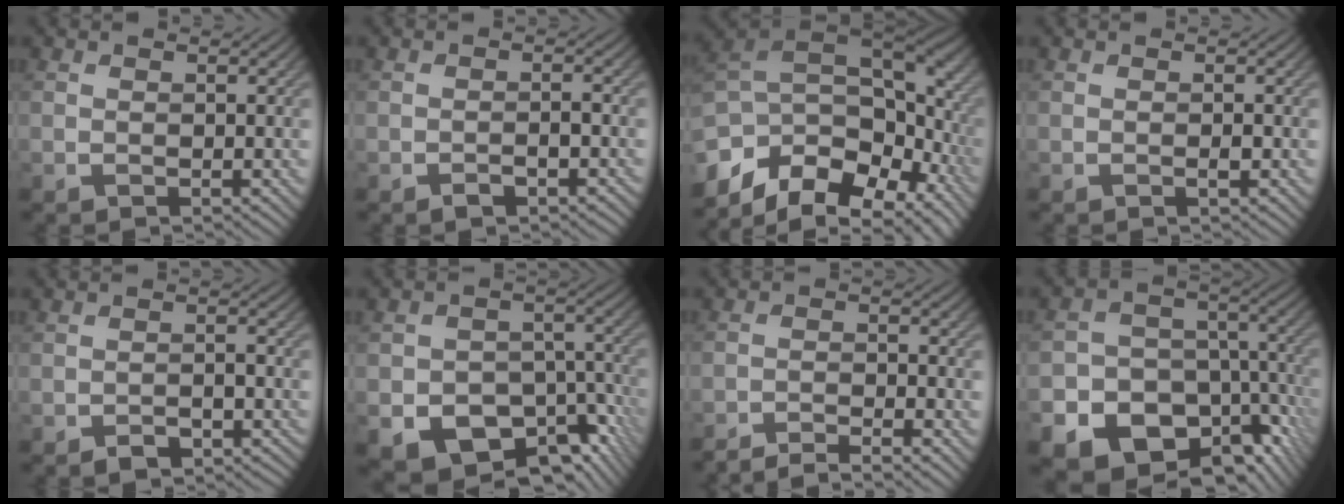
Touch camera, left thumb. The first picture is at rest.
{"total": 1.7, "force": [-1.1, 0.7, 1.2], "torque": [-0.016, 0.001, -0.018]}
{"total": 14.2, "force": [-5.2, 8.6, 10.0], "torque": [-0.248, -0.017, -0.075]}
{"total": 0.5, "force": [-0.2, 0.1, 0.5], "torque": [-0.009, 0.000, -0.002]}
{"total": 2.3, "force": [-1.6, 1.1, 1.2], "torque": [-0.017, 0.001, -0.028]}
{"total": 13.6, "force": [-7.7, 9.0, 6.8], "torque": [-0.103, -0.032, -0.104]}
{"total": 4.6, "force": [-4.2, 0.5, 2.0], "torque": [-0.034, 0.008, -0.080]}
{"total": 21.9, "force": [-12.8, 16.3, 7.1], "torque": [-0.139, -0.078, -0.169]}